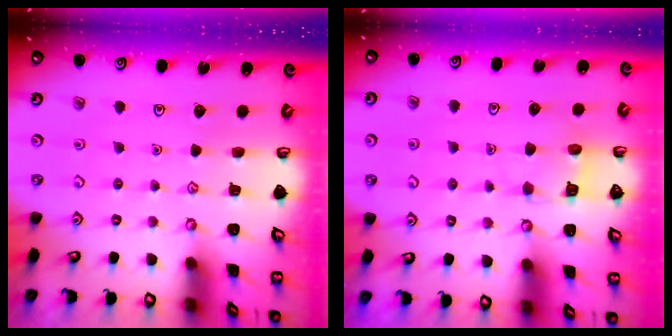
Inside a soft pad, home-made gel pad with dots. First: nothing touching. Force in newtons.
{"total": 4.8, "press": 4.8, "slide": 0.5}